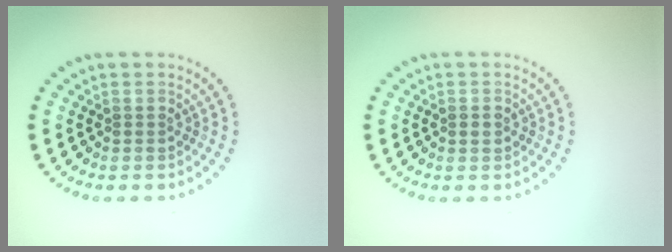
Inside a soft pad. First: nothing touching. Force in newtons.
{"total": 1.0, "press": 1.0, "slide": 0.0}